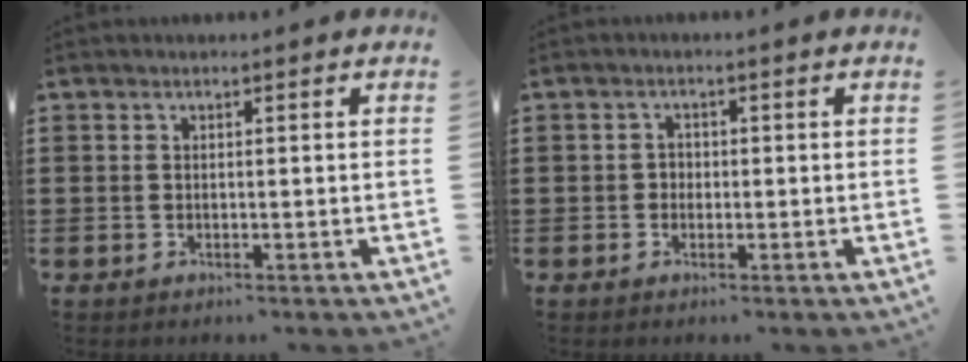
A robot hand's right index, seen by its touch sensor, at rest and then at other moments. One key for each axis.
{"total": 1.4, "fx": -0.5, "fy": 1.2, "fz": 0.5, "tx": -0.012, "ty": 0.003, "tz": -0.011}